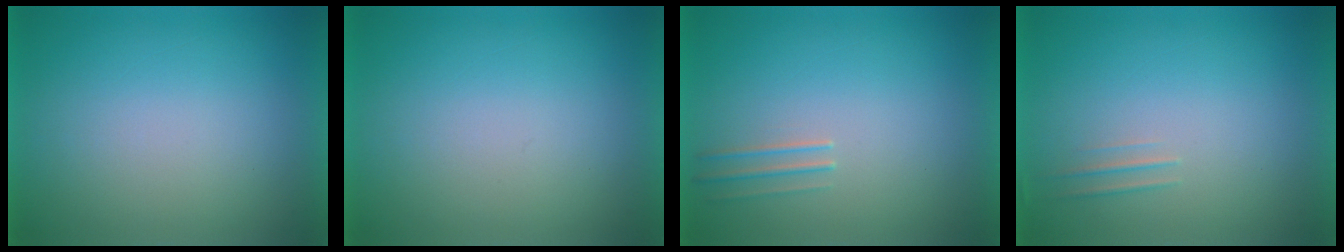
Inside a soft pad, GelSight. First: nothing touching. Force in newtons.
{"total": 0.0}
{"total": 1.3}
{"total": 1.7}